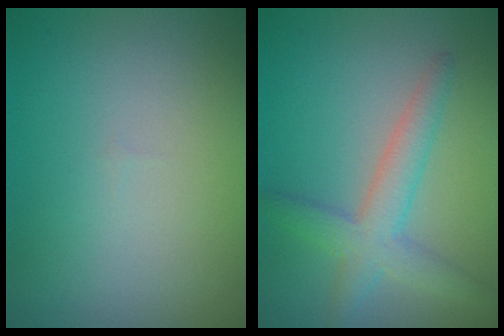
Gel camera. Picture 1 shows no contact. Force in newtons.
{"total": 3.6, "press": 3.6, "slide": 0.1}